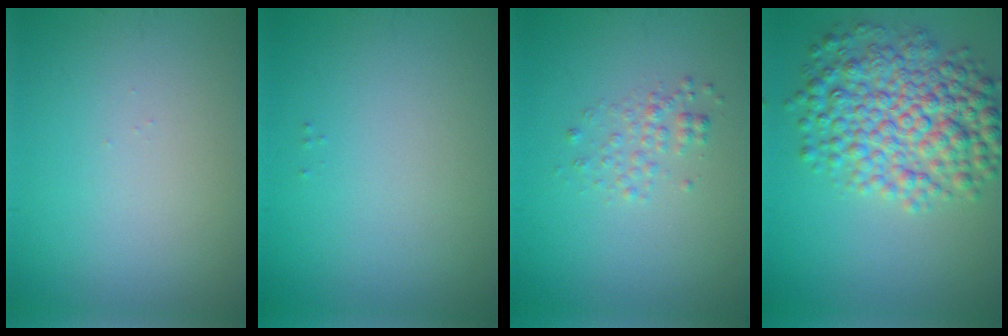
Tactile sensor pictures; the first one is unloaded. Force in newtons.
{"total": 0.0}
{"total": 1.4, "press": 1.4, "slide": 0.1}
{"total": 7.7, "press": 7.7, "slide": 0.1}